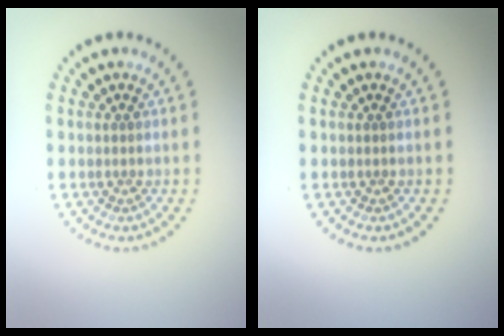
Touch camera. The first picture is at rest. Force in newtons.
{"total": 0.0}